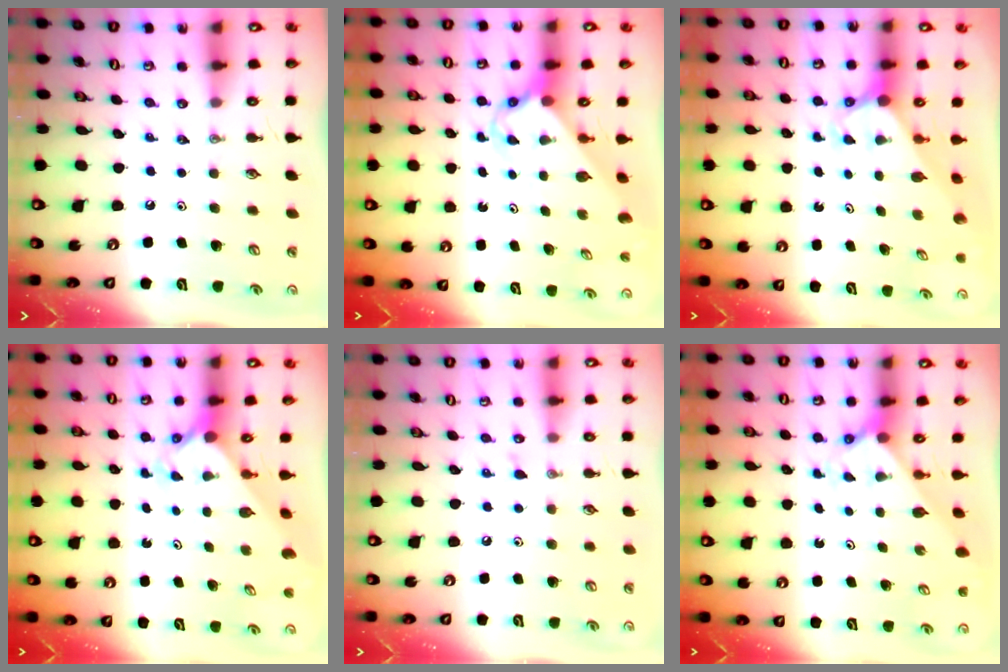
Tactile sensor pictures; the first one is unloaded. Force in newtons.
{"total": 2.9, "press": 2.9, "slide": 0.3}
{"total": 2.7, "press": 2.7, "slide": 0.1}
{"total": 2.4, "press": 2.4, "slide": 0.2}
{"total": 5.3, "press": 5.3, "slide": 0.7}
{"total": 2.3, "press": 2.3, "slide": 0.3}